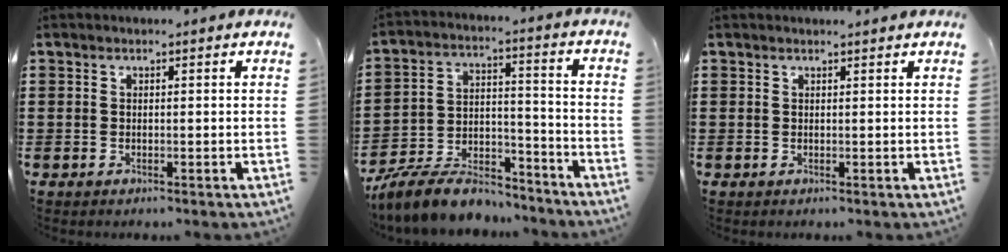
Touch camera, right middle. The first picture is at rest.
{"total": 10.0, "force": [-9.0, 2.7, 3.5], "torque": [-0.063, 0.028, -0.172]}
{"total": 0.5, "force": [0.5, -0.1, 0.1], "torque": [-0.003, -0.003, 0.010]}